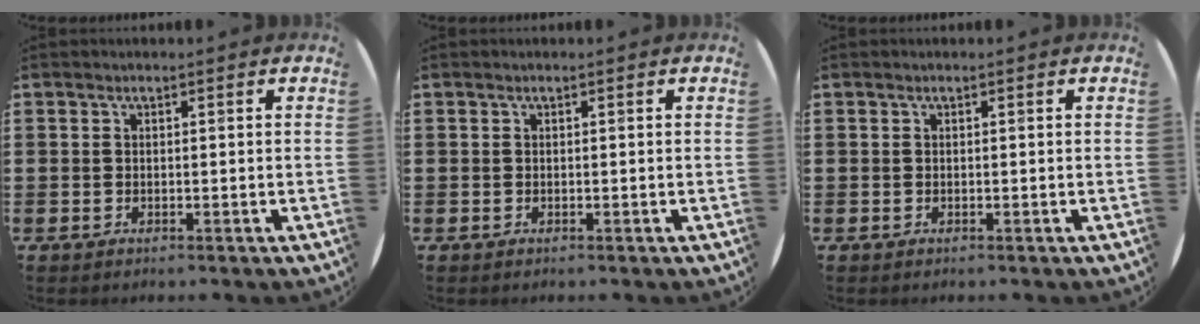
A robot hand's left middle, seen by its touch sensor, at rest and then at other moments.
{"total": 0.0}
{"total": 0.0}